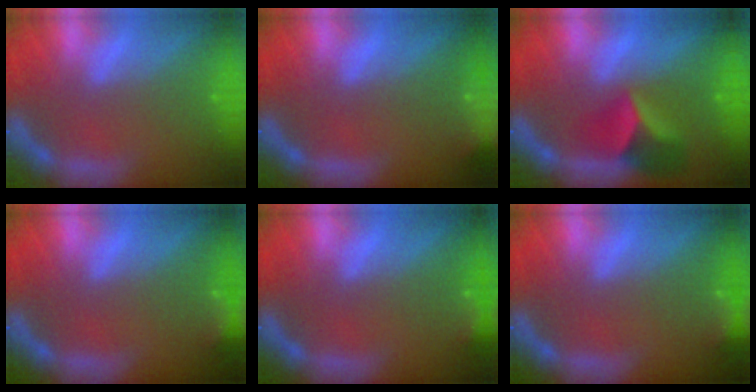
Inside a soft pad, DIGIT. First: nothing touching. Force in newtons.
{"total": 9.5}
{"total": 5.4}
{"total": 3.9}
{"total": 3.0}
{"total": 3.9}